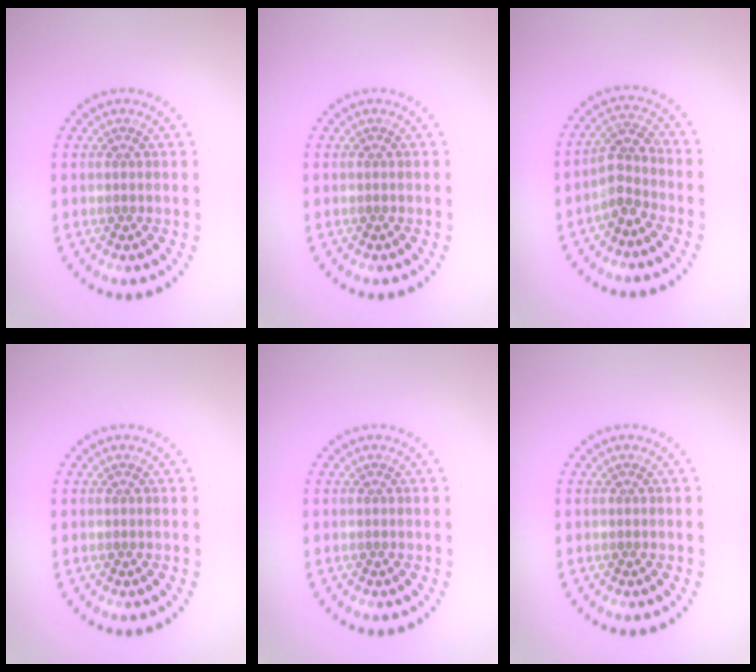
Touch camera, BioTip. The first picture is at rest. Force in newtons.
{"total": 0.0}
{"total": 2.6, "press": 2.0, "slide": 1.8}
{"total": 0.0}
{"total": 0.0}
{"total": 0.0}